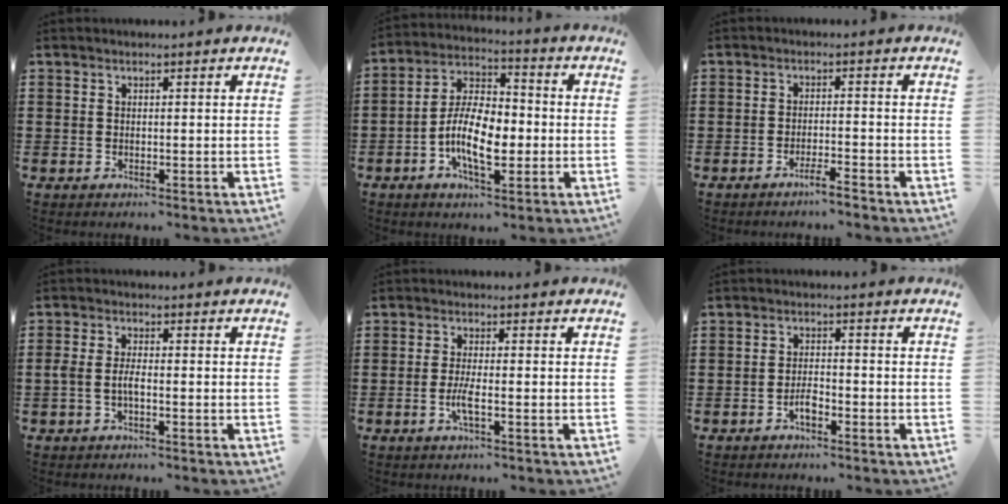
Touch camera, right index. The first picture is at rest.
{"total": 10.1, "force": [-2.5, 4.9, 8.4], "torque": [-0.180, 0.003, -0.049]}
{"total": 2.8, "force": [-2.3, -0.1, 1.5], "torque": [-0.024, 0.003, -0.043]}
{"total": 2.6, "force": [-0.9, 0.7, 2.3], "torque": [-0.058, -0.002, -0.022]}
{"total": 3.2, "force": [-1.2, 0.3, 2.9], "torque": [-0.065, -0.008, -0.027]}
{"total": 2.6, "force": [-1.6, 0.9, 1.8], "torque": [-0.042, 0.003, -0.034]}